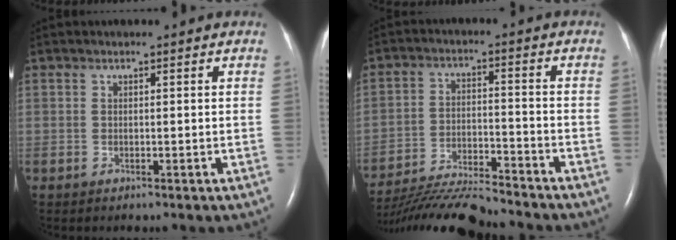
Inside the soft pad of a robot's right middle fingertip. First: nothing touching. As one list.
[{"total": 14.6, "force": [-13.8, 0.2, 4.7], "torque": [-0.089, -0.018, -0.231]}]